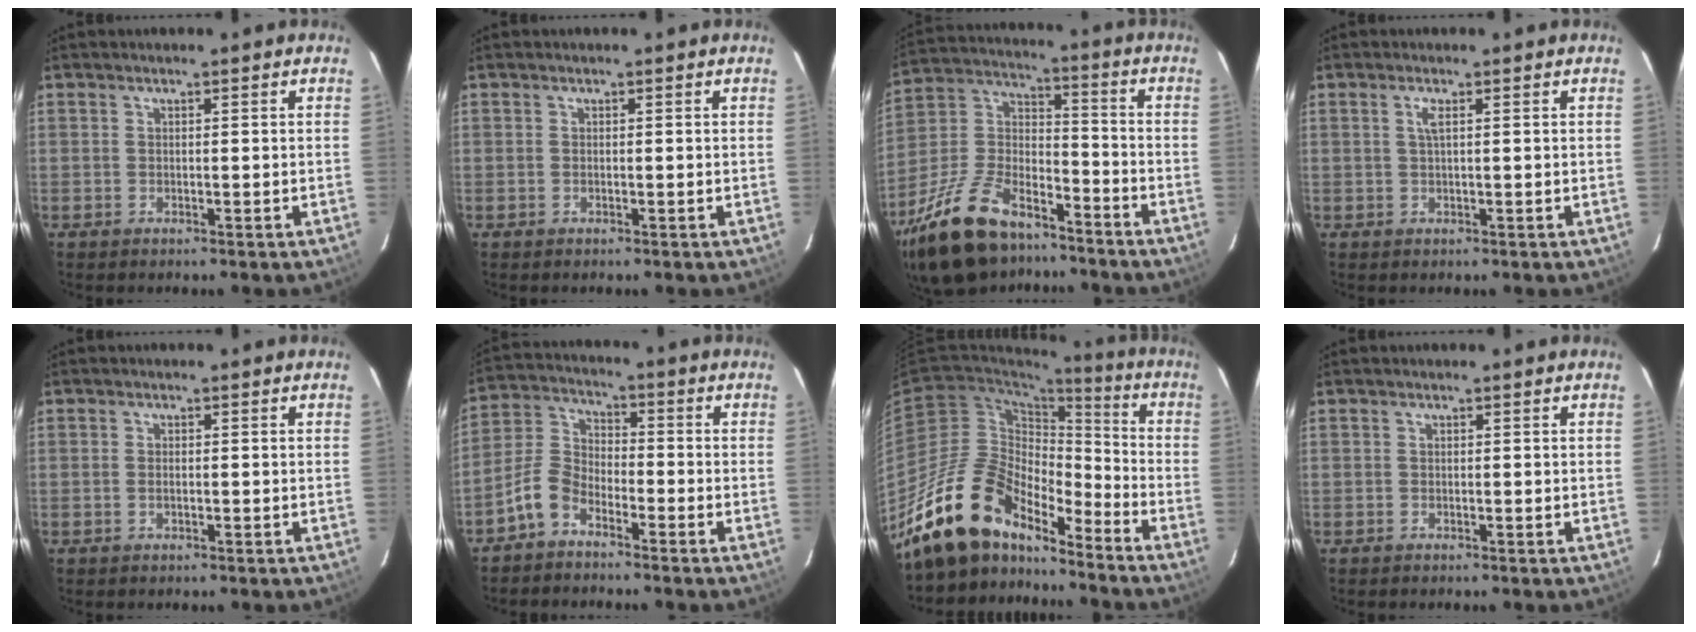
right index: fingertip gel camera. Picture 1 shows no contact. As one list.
[{"total": 0.0}, {"total": 24.2, "force": [-16.9, 11.0, 13.4], "torque": [-0.284, 0.004, -0.288]}, {"total": 1.6, "force": [0.5, 0.1, 1.5], "torque": [-0.030, 0.001, 0.009]}, {"total": 1.0, "force": [-0.2, 0.6, 0.8], "torque": [-0.017, 0.000, -0.005]}, {"total": 6.6, "force": [-4.5, 3.4, 3.3], "torque": [-0.079, 0.020, -0.099]}, {"total": 17.8, "force": [-14.9, 6.6, 7.0], "torque": [-0.136, 0.012, -0.271]}, {"total": 0.0}]